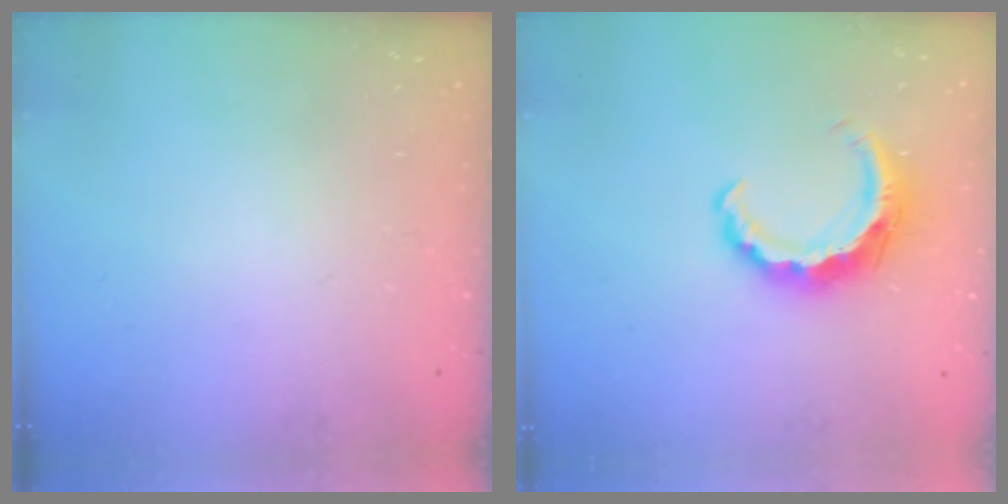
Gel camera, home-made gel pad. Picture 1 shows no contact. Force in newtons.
{"total": 8.8, "press": 8.7, "slide": 1.3}